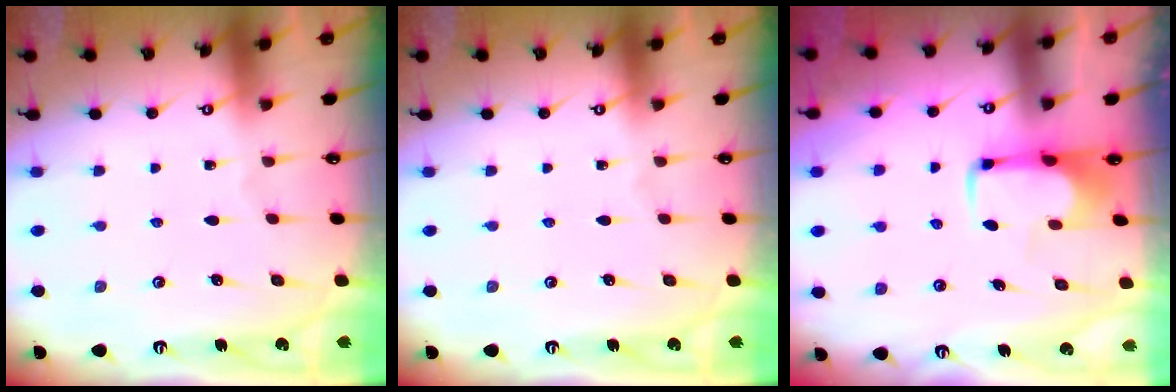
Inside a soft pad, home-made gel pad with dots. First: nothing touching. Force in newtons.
{"total": 0.0}
{"total": 2.0, "press": 2.0, "slide": 0.4}